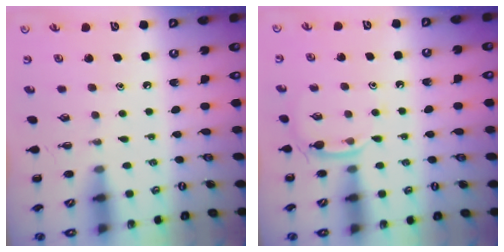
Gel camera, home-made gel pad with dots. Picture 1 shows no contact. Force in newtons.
{"total": 5.3, "press": 5.1, "slide": 1.5}